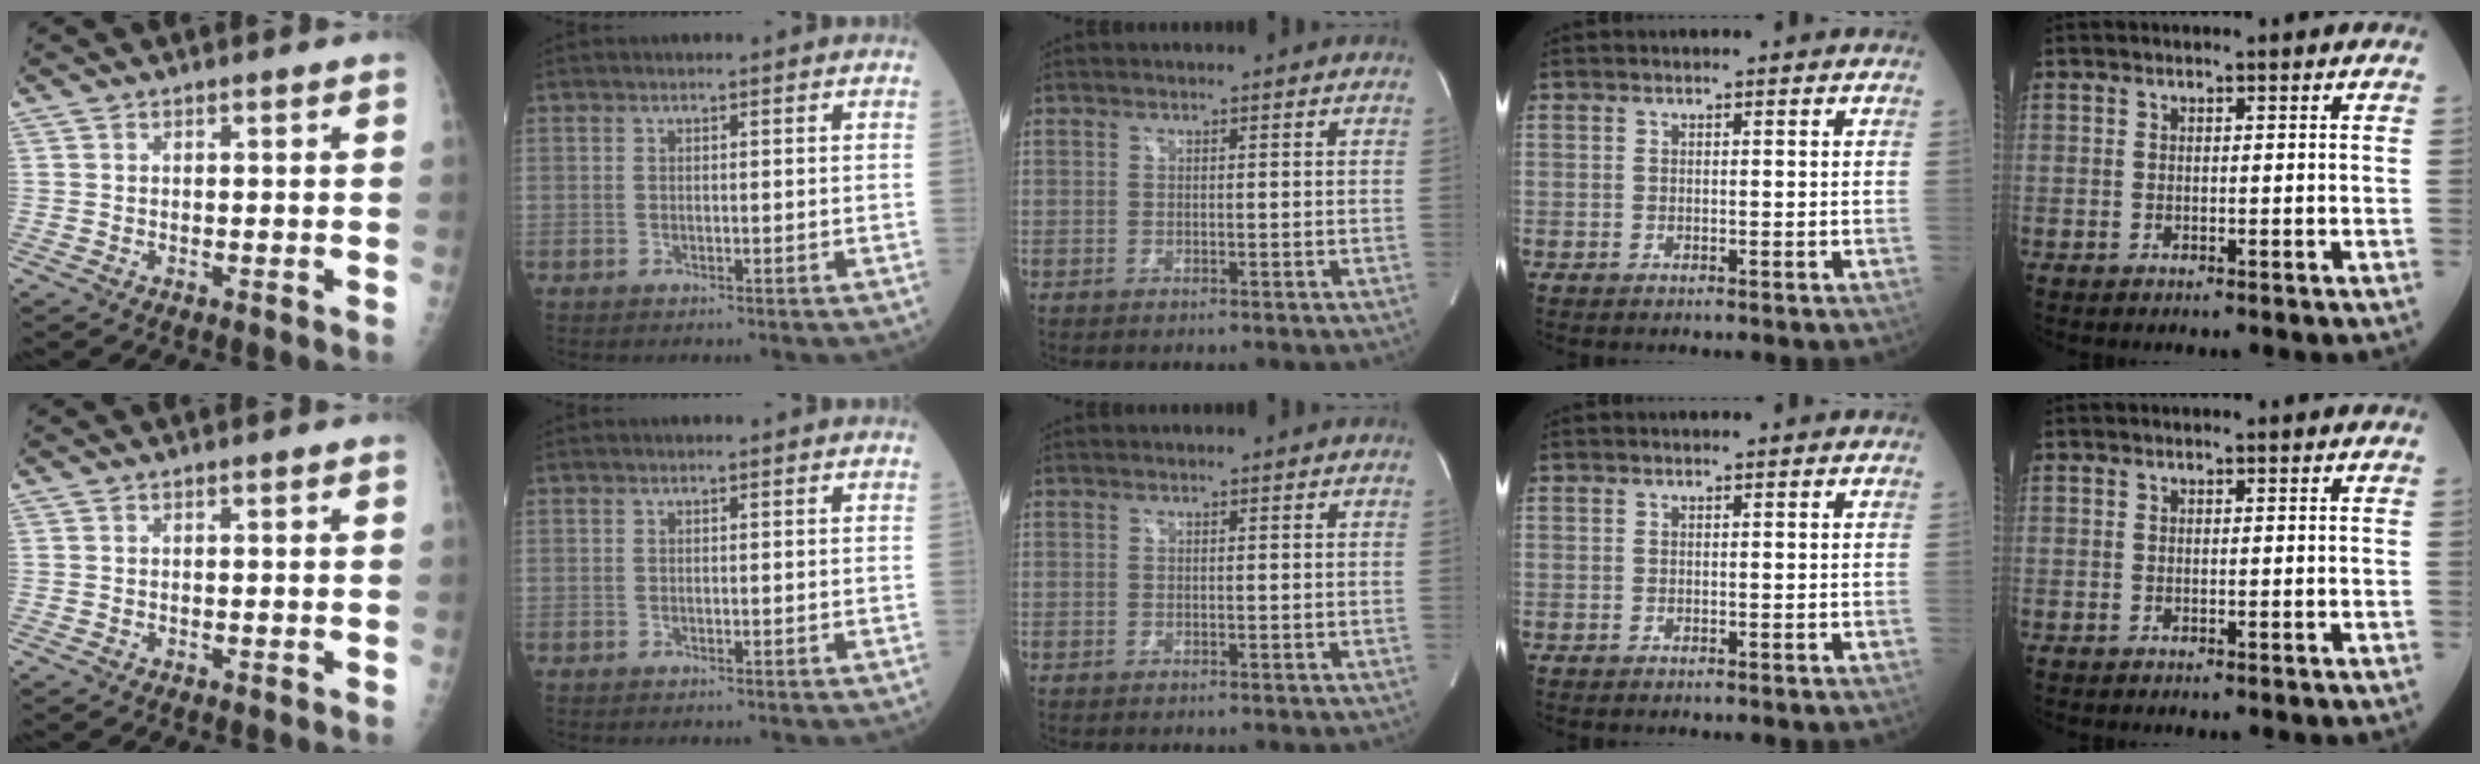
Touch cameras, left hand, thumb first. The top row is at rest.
{}